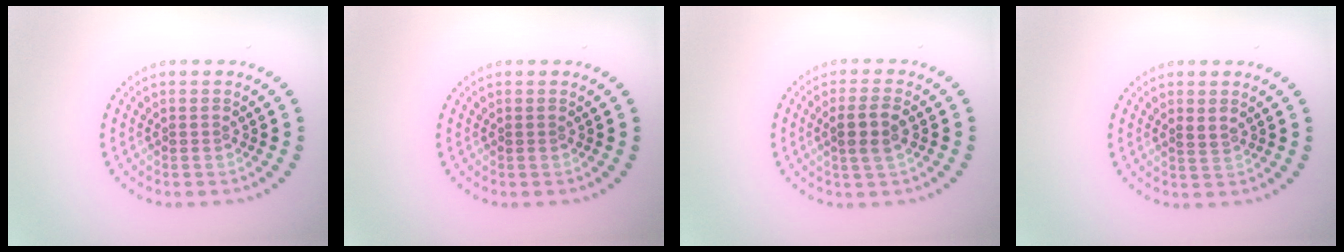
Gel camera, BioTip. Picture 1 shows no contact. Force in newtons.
{"total": 0.0}
{"total": 2.4, "press": 2.3, "slide": 0.8}
{"total": 1.0, "press": 0.9, "slide": 0.5}